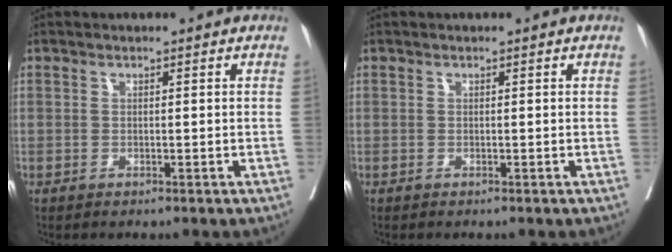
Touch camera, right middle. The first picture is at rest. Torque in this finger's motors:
{"motor_torque": [-0.29, -0.06, 0.10, 0.00]}